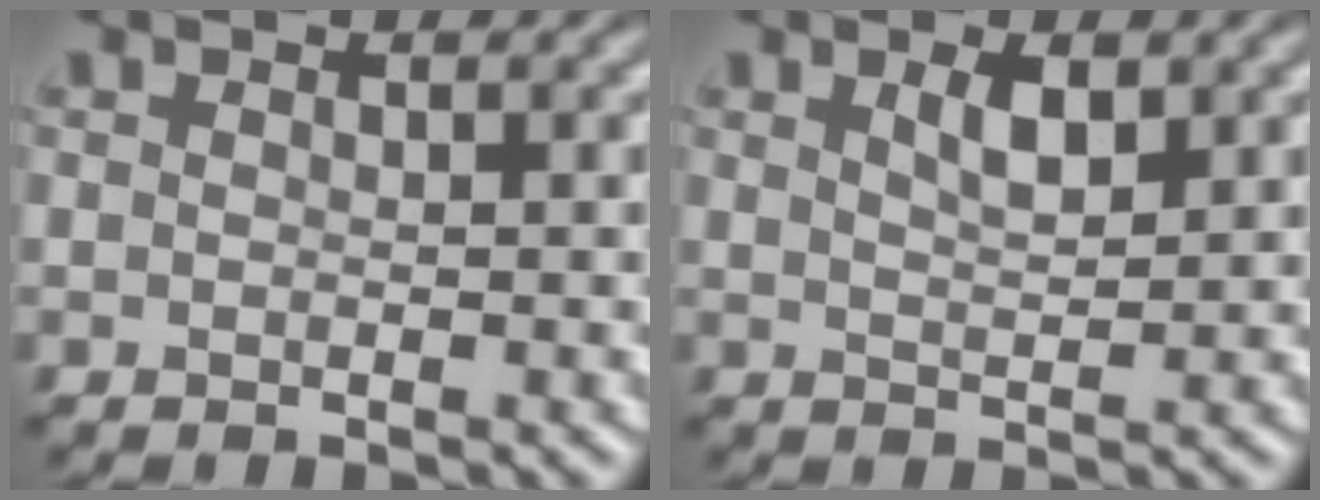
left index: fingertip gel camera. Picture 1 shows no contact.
{"total": 2.0, "force": [1.2, 0.6, 1.5], "torque": [-0.026, 0.000, 0.022]}